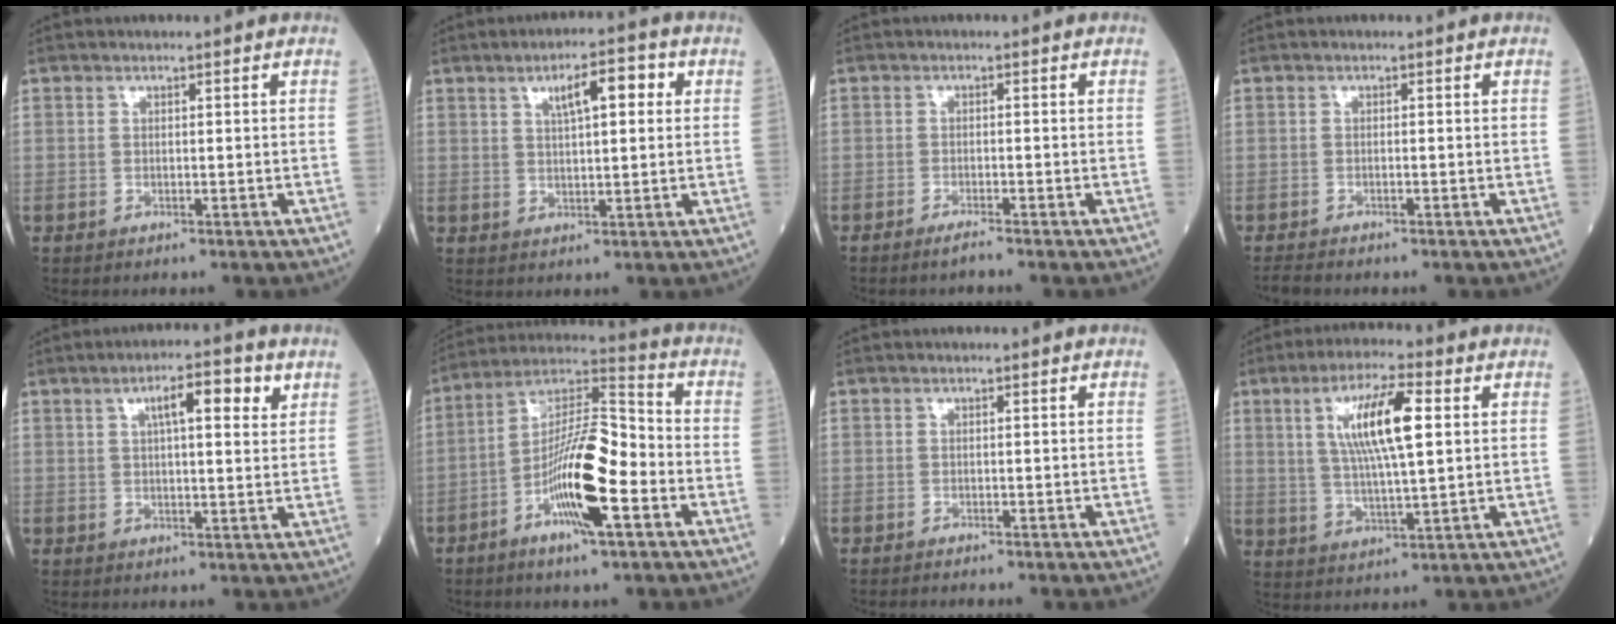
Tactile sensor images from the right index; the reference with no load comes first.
{"total": 6.5, "force": [2.4, 1.6, 5.9], "torque": [-0.093, 0.015, 0.036]}
{"total": 1.6, "force": [-1.4, -0.2, 0.7], "torque": [-0.016, -0.001, -0.028]}
{"total": 1.4, "force": [-1.2, 0.0, 0.6], "torque": [-0.015, -0.004, -0.024]}
{"total": 7.0, "force": [3.1, 1.5, 6.1], "torque": [-0.095, 0.011, 0.042]}
{"total": 14.5, "force": [-5.0, 2.5, 13.4], "torque": [-0.246, 0.009, -0.089]}
{"total": 1.1, "force": [-1.0, 0.0, 0.3], "torque": [-0.006, -0.001, -0.015]}
{"total": 10.8, "force": [2.8, 1.6, 10.3], "torque": [-0.195, 0.008, 0.052]}